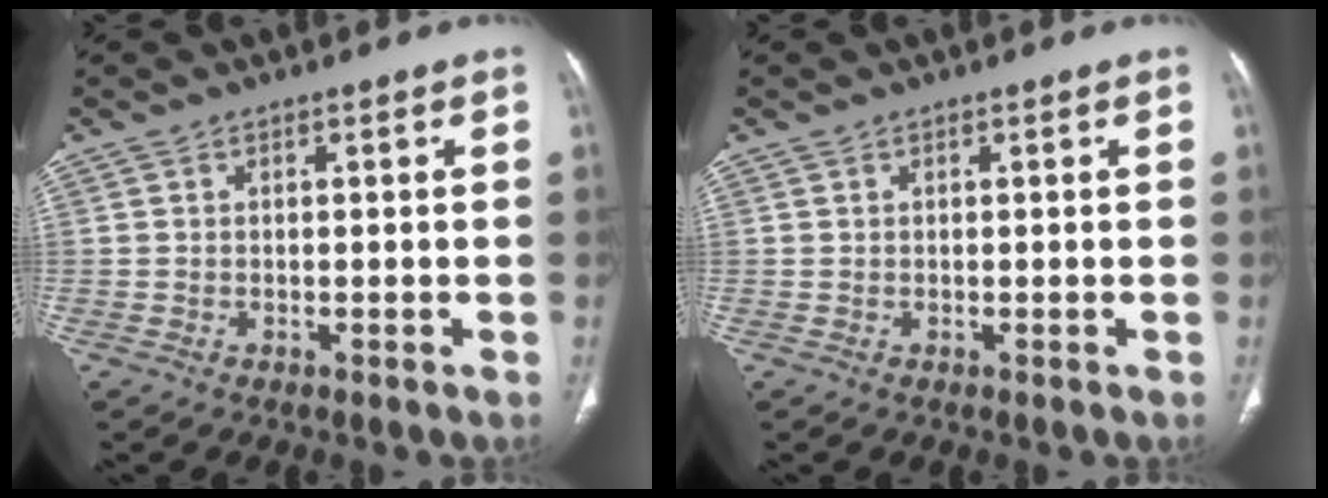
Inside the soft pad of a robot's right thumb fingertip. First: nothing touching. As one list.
[{"total": 0.0}]